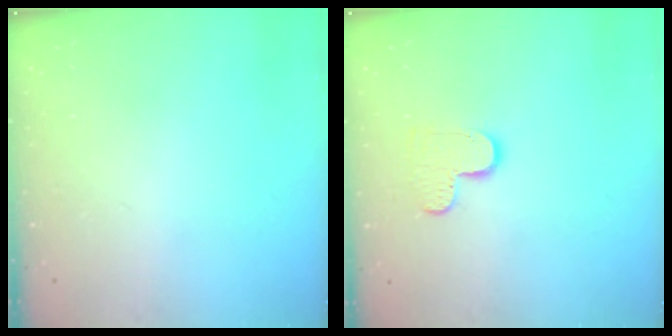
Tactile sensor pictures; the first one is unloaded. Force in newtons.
{"total": 7.0, "press": 7.0, "slide": 0.3}